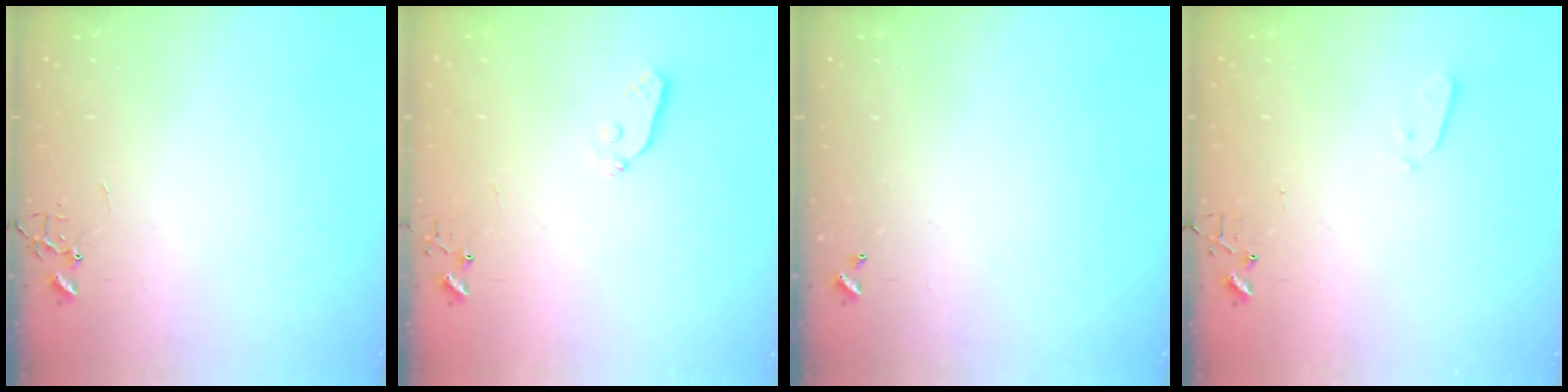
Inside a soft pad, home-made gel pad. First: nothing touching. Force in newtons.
{"total": 5.3, "press": 5.2, "slide": 0.3}
{"total": 0.0}
{"total": 2.9, "press": 2.8, "slide": 0.8}